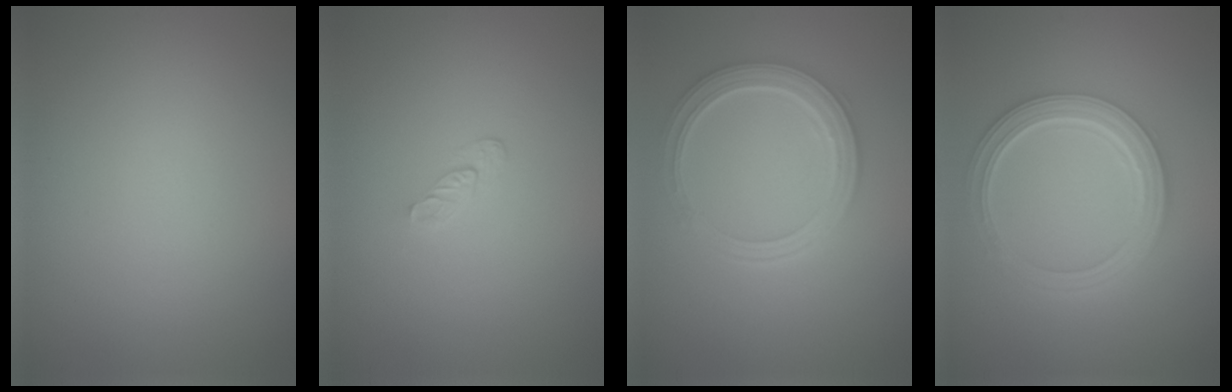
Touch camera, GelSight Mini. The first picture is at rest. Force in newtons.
{"total": 0.8, "press": 0.5, "slide": 0.7}
{"total": 4.3, "press": 3.7, "slide": 2.2}
{"total": 5.0, "press": 3.9, "slide": 3.1}